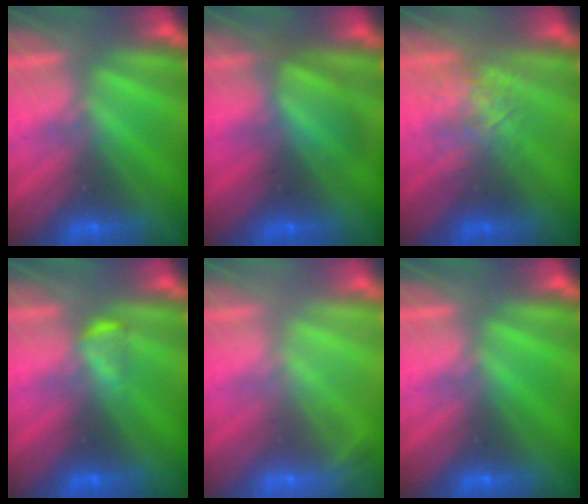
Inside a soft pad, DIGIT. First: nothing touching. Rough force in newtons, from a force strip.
{"total": 3.2}
{"total": 2.6}
{"total": 2.4}
{"total": 2.0}
{"total": 0.0}